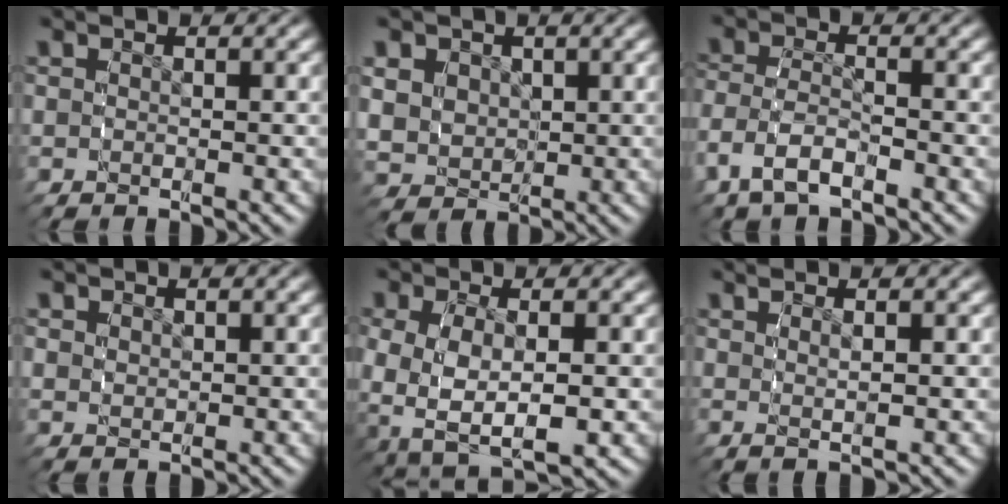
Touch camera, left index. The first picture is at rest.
{"total": 5.4, "force": [0.6, 4.7, 2.5], "torque": [-0.067, -0.029, 0.029]}
{"total": 3.7, "force": [-1.9, 2.1, 2.4], "torque": [-0.062, -0.020, -0.024]}
{"total": 0.8, "force": [0.7, 0.3, 0.3], "torque": [-0.005, -0.009, 0.025]}
{"total": 8.4, "force": [-1.9, 5.8, 5.8], "torque": [-0.140, -0.043, -0.007]}
{"total": 1.9, "force": [1.1, -0.4, 1.6], "torque": [-0.017, 0.001, 0.022]}